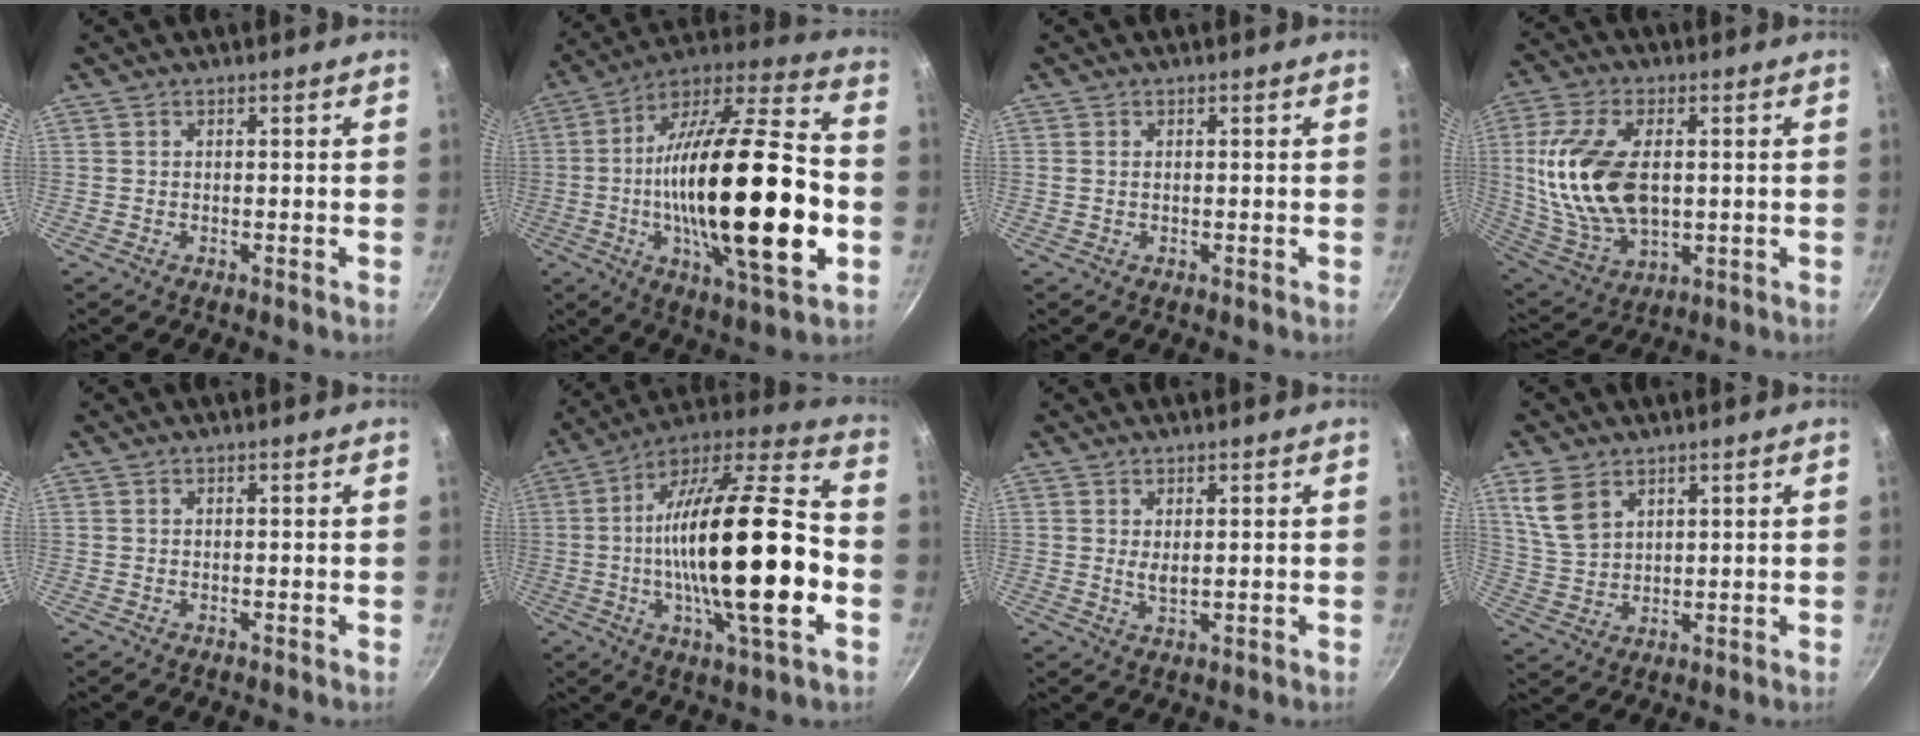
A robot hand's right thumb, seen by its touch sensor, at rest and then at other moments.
{"total": 31.8, "force": [-4.5, 9.9, 29.8], "torque": [-0.502, 0.013, -0.075]}
{"total": 0.7, "force": [0.2, 0.4, 0.5], "torque": [-0.009, 0.001, 0.002]}
{"total": 19.0, "force": [1.7, 11.1, 15.3], "torque": [-0.292, -0.006, 0.041]}
{"total": 0.0}
{"total": 27.4, "force": [-3.7, 7.8, 26.0], "torque": [-0.432, 0.020, -0.067]}
{"total": 2.2, "force": [0.6, 1.0, 1.8], "torque": [-0.031, -0.010, 0.014]}
{"total": 7.8, "force": [4.1, 5.2, 4.2], "torque": [-0.068, -0.014, 0.093]}